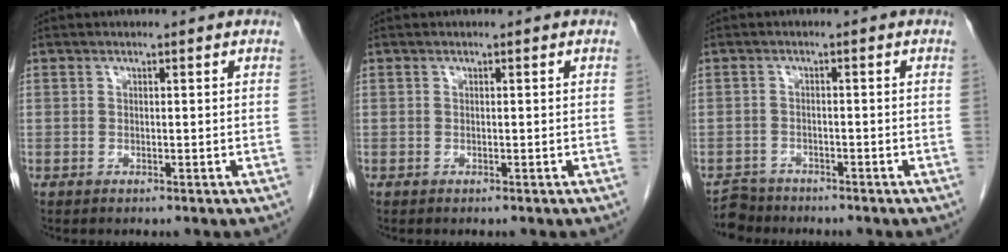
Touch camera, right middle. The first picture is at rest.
{"total": 0.0}
{"total": 3.5, "force": [-3.2, 1.1, -0.7], "torque": [0.007, -0.006, -0.058]}